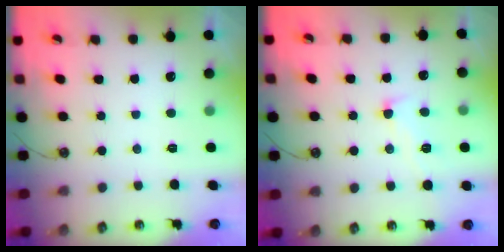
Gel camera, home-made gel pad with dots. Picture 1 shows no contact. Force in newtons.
{"total": 1.7, "press": 1.5, "slide": 0.9}